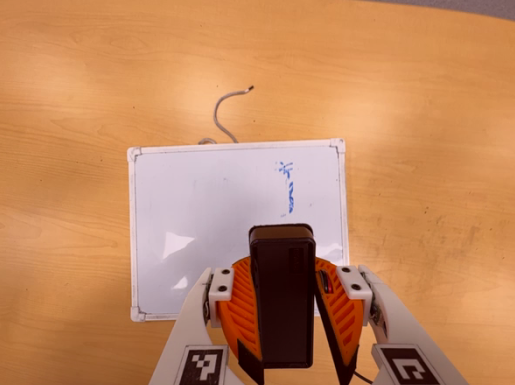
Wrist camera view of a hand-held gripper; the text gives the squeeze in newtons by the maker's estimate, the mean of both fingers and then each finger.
{"total": 11.0, "left": 10.3, "right": 11.8}